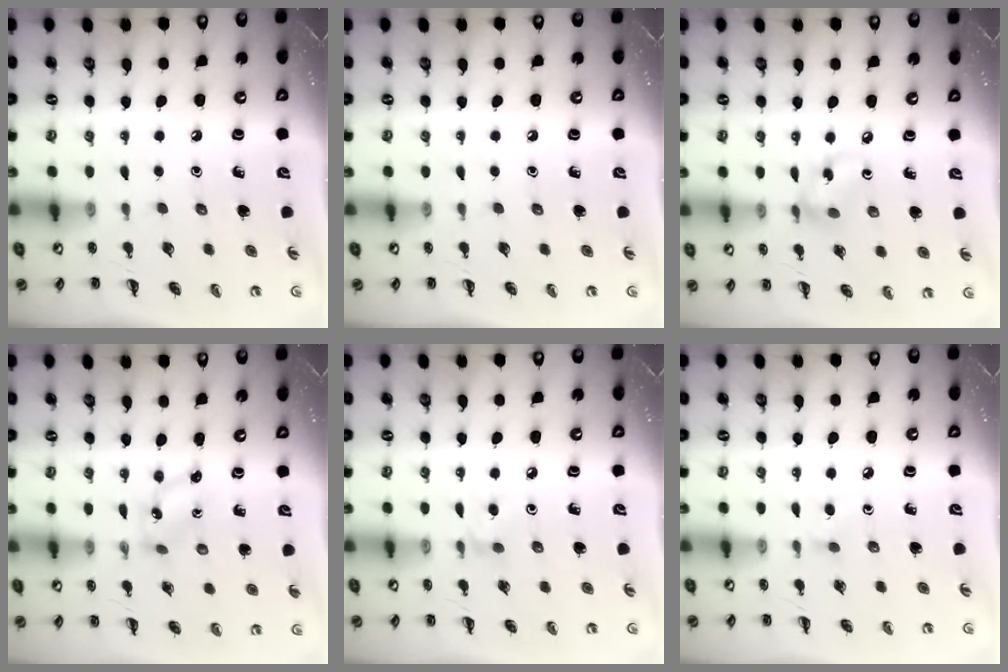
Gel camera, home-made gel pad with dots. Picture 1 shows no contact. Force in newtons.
{"total": 0.0}
{"total": 6.8, "press": 6.7, "slide": 1.0}
{"total": 1.2, "press": 1.2, "slide": 0.1}
{"total": 4.8, "press": 4.6, "slide": 1.4}
{"total": 3.3, "press": 3.1, "slide": 1.4}